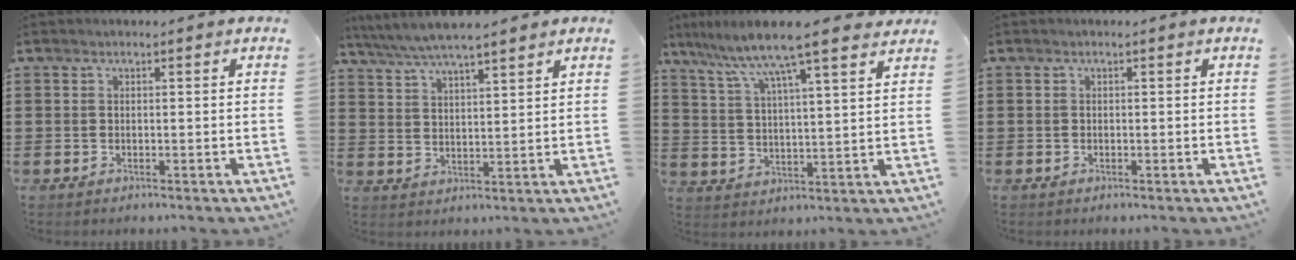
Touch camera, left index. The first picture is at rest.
{"total": 5.2, "force": [4.6, 0.5, 2.3], "torque": [-0.061, -0.015, 0.080]}
{"total": 8.7, "force": [7.0, 0.2, 5.1], "torque": [-0.126, -0.034, 0.115]}
{"total": 0.0}